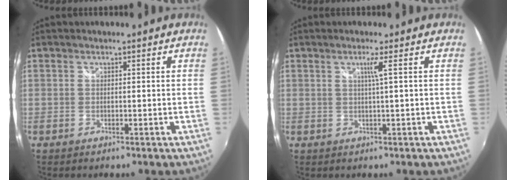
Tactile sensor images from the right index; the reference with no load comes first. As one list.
[{"total": 2.1, "force": [0.6, -1.3, 1.6], "torque": [-0.021, -0.005, 0.011]}]